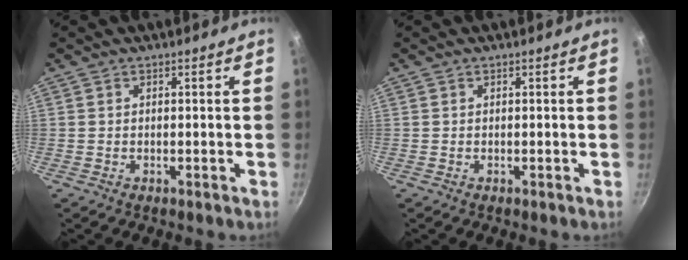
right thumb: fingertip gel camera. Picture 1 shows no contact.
{"total": 0.0}